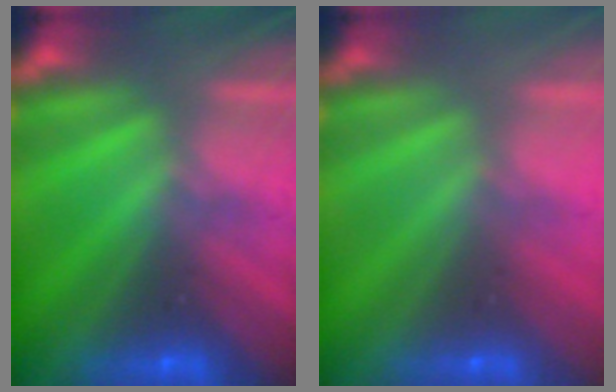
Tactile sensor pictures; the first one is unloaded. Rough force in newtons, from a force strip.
{"total": 2.7}